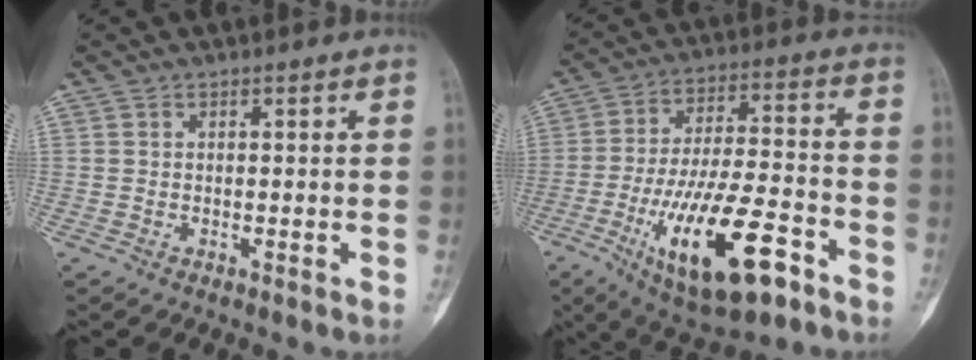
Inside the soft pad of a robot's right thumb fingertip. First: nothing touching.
{"total": 20.4, "force": [-9.2, 7.2, 16.7], "torque": [-0.297, 0.038, -0.146]}